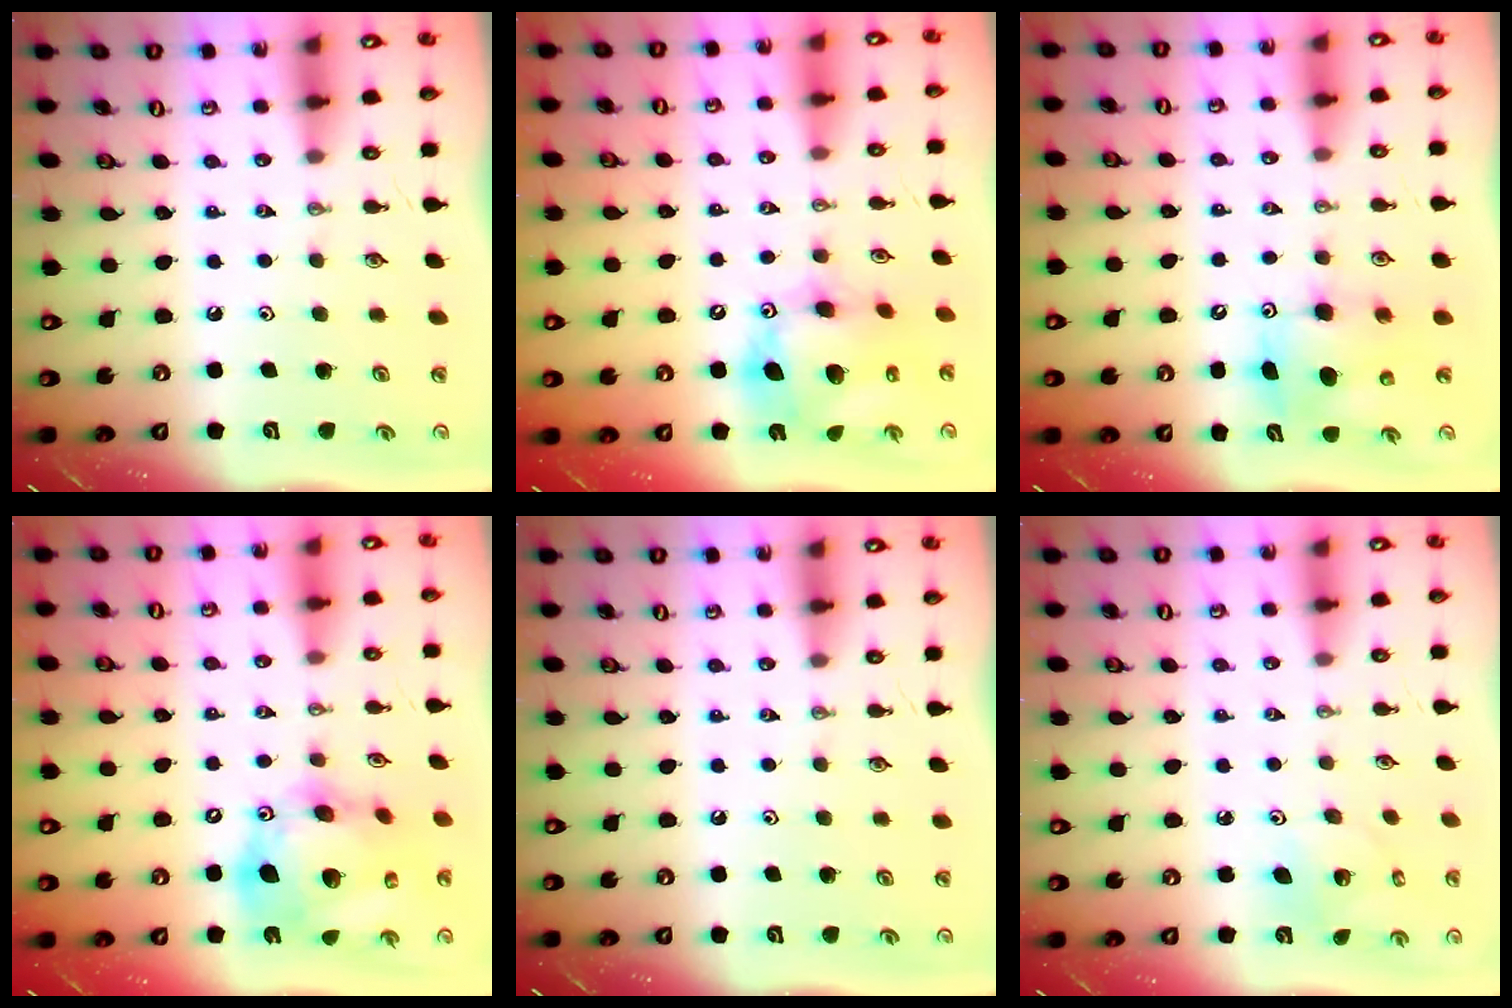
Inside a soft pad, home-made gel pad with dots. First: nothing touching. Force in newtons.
{"total": 15.2, "press": 15.2, "slide": 1.4}
{"total": 8.8, "press": 8.7, "slide": 0.8}
{"total": 20.6, "press": 20.4, "slide": 2.8}
{"total": 0.0}
{"total": 4.0, "press": 4.0, "slide": 0.4}